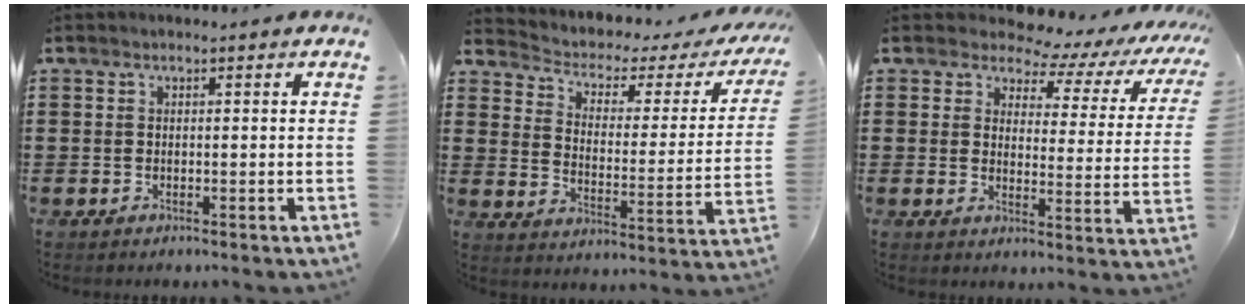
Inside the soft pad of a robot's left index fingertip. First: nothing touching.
{"total": 2.6, "force": [1.4, 1.5, 1.6], "torque": [-0.045, -0.016, 0.013]}
{"total": 4.9, "force": [4.3, 1.6, 1.6], "torque": [-0.043, -0.037, 0.066]}